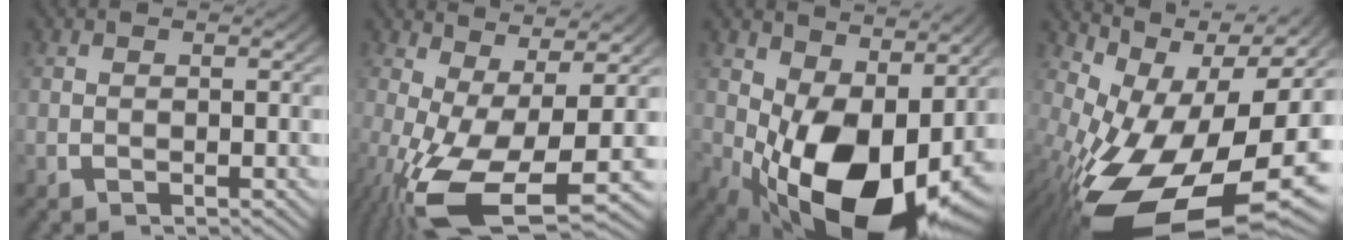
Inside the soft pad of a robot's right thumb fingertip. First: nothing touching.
{"total": 11.4, "force": [-1.9, 5.6, 9.7], "torque": [-0.200, -0.054, 0.001]}
{"total": 15.2, "force": [-2.7, 9.1, 11.9], "torque": [-0.213, -0.081, -0.003]}
{"total": 19.2, "force": [-1.4, 11.1, 15.6], "torque": [-0.279, -0.072, 0.019]}